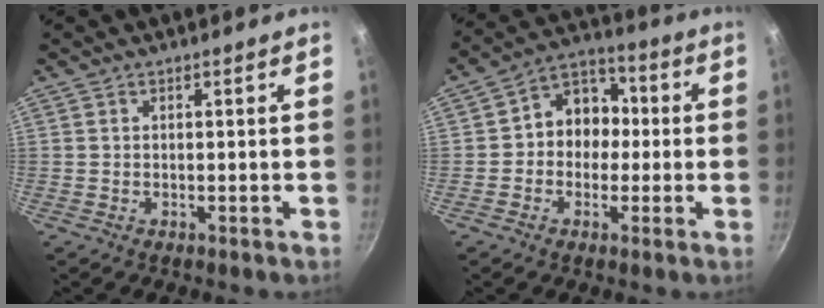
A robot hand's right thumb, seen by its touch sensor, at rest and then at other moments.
{"total": 9.8, "force": [-0.3, 8.3, 5.2], "torque": [-0.024, 0.032, -0.024]}